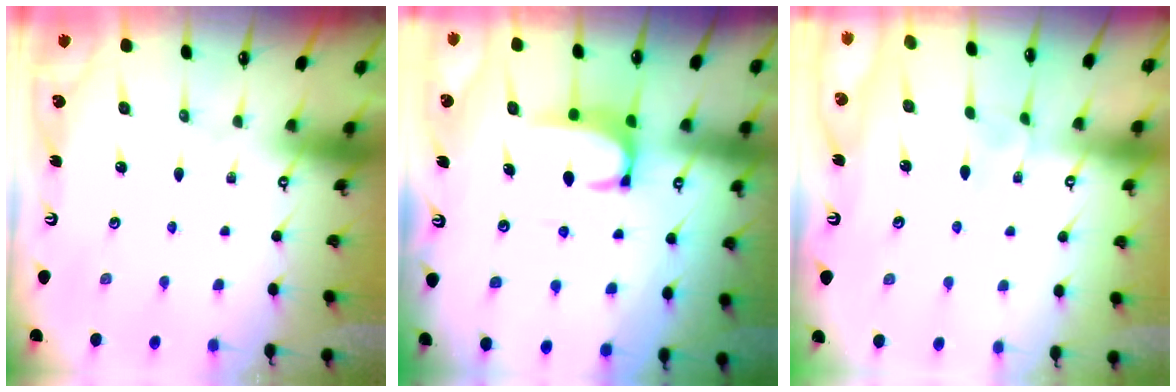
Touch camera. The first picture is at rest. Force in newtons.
{"total": 2.3, "press": 2.3, "slide": 0.3}
{"total": 3.9, "press": 3.9, "slide": 0.2}